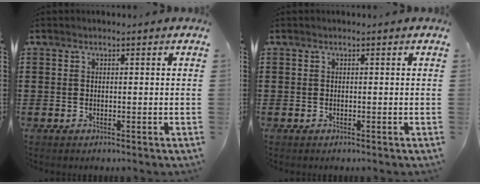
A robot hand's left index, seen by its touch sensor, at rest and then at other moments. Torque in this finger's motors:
{"motor_torque": [-0.02, -0.02, 0.00, 0.00]}